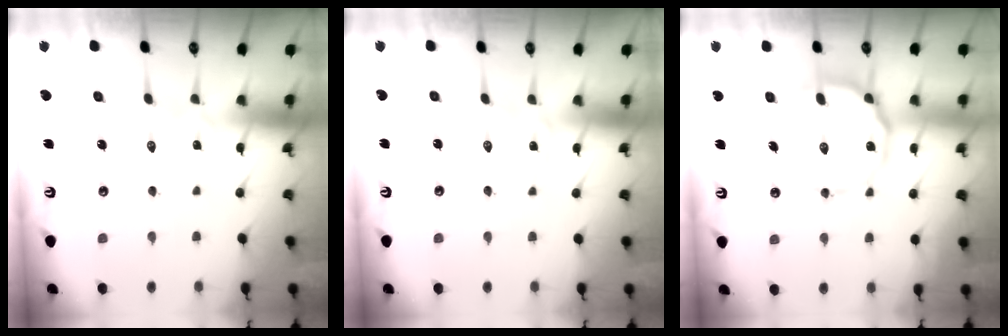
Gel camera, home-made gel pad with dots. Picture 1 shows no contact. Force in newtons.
{"total": 0.0}
{"total": 13.8, "press": 13.8, "slide": 1.3}